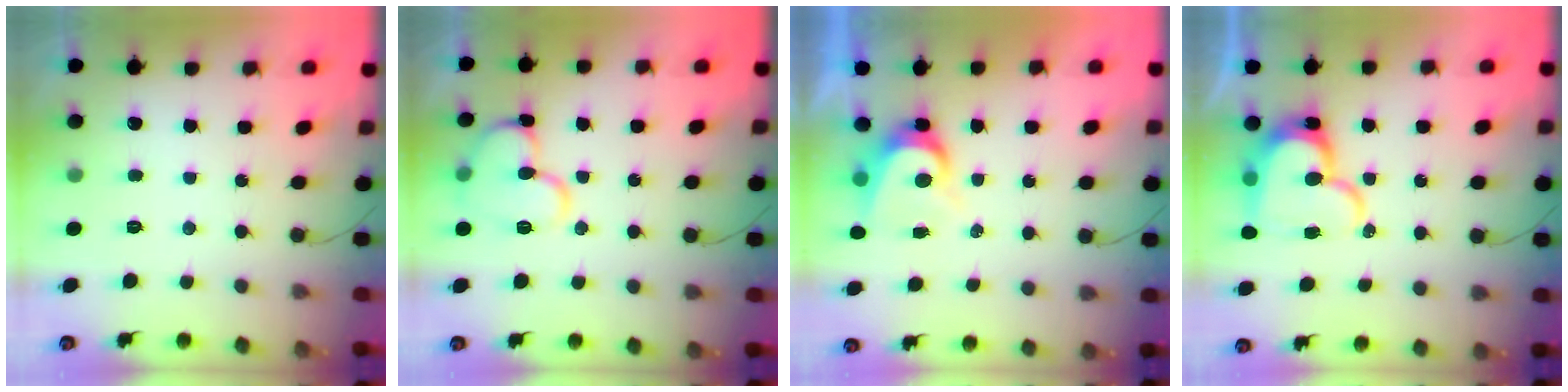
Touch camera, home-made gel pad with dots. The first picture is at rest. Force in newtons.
{"total": 11.9, "press": 11.8, "slide": 1.4}
{"total": 7.1, "press": 7.1, "slide": 0.8}
{"total": 18.0, "press": 17.9, "slide": 1.9}